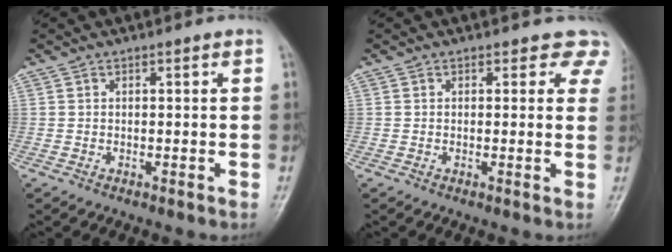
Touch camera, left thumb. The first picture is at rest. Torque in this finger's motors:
{"motor_torque": [-0.12, -0.11, 0.10, 0.08, 0.02]}